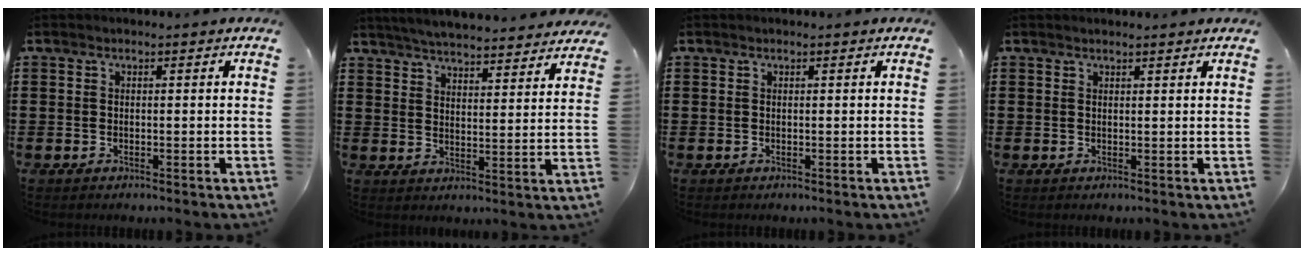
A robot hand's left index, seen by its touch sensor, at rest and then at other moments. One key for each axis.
{"total": 5.2, "fx": 5.1, "fy": -0.4, "fz": 0.7, "tx": -0.036, "ty": -0.032, "tz": 0.089}
{"total": 0.0}
{"total": 1.0, "fx": 0.9, "fy": 0.0, "fz": 0.3, "tx": -0.007, "ty": -0.001, "tz": 0.019}